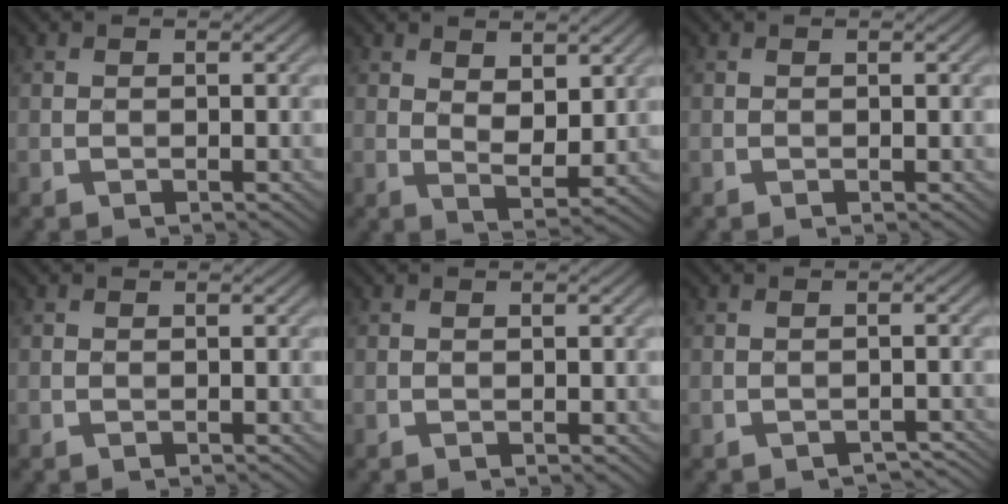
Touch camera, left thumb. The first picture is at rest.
{"total": 5.0, "force": [2.9, 2.2, 3.3], "torque": [-0.067, -0.010, 0.058]}
{"total": 0.0}
{"total": 0.0}
{"total": 0.0}
{"total": 1.1, "force": [-1.1, 0.3, 0.0], "torque": [-0.001, 0.004, -0.015]}